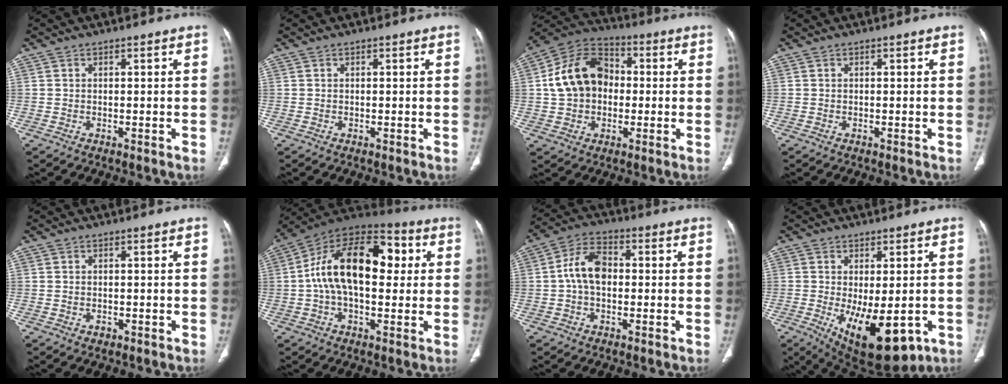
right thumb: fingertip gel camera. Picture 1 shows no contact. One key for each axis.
{"total": 0.0}
{"total": 14.6, "fx": 0.7, "fy": 11.2, "fz": 9.3, "tx": -0.144, "ty": 0.032, "tz": 0.002}
{"total": 0.0}
{"total": 0.8, "fx": -0.3, "fy": 0.6, "fz": 0.4, "tx": -0.006, "ty": 0.002, "tz": -0.002}
{"total": 20.5, "fx": 2.5, "fy": 11.6, "fz": 16.7, "tx": -0.258, "ty": 0.038, "tz": 0.031}
{"total": 8.2, "fx": 0.0, "fy": 5.3, "fz": 6.3, "tx": -0.109, "ty": 0.023, "tz": -0.010}
{"total": 14.8, "fx": -5.0, "fy": 6.7, "fz": 12.2, "tx": -0.175, "ty": -0.017, "tz": -0.051}